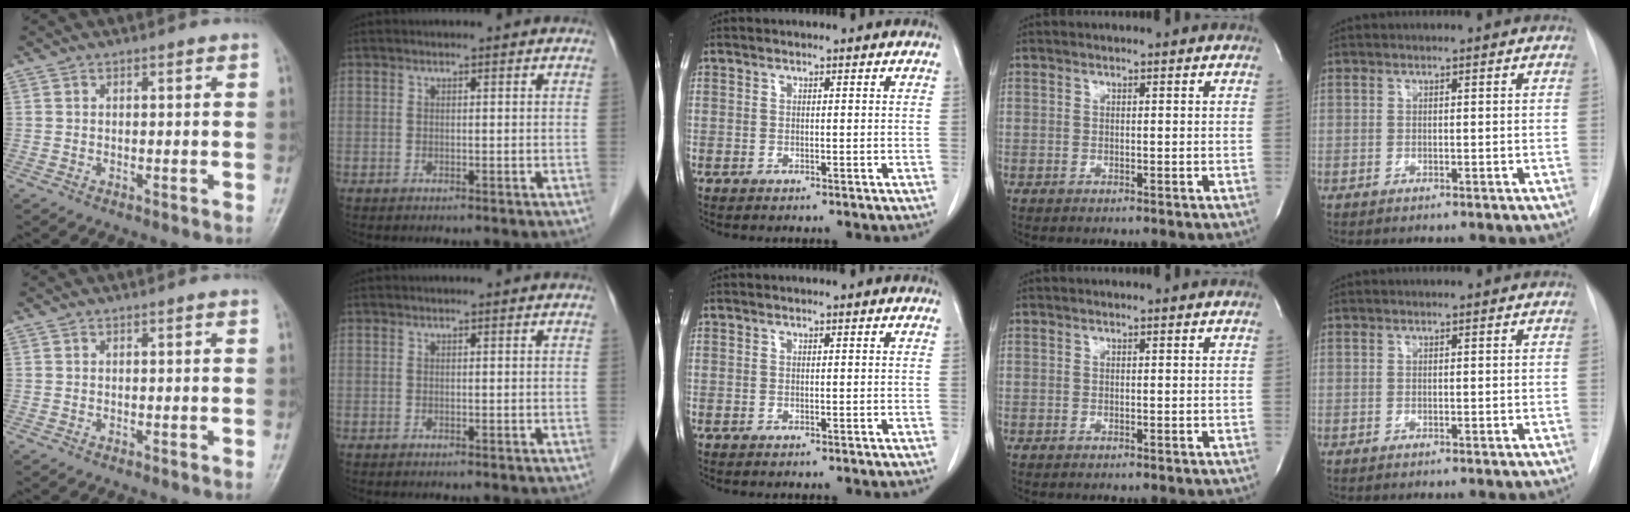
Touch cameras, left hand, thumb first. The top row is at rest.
{}